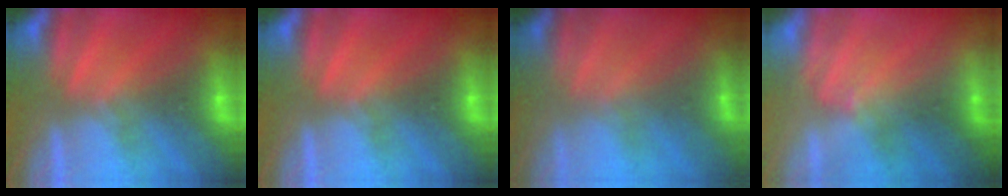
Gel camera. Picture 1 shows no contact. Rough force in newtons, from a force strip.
{"total": 0.0}
{"total": 1.5}
{"total": 1.3}